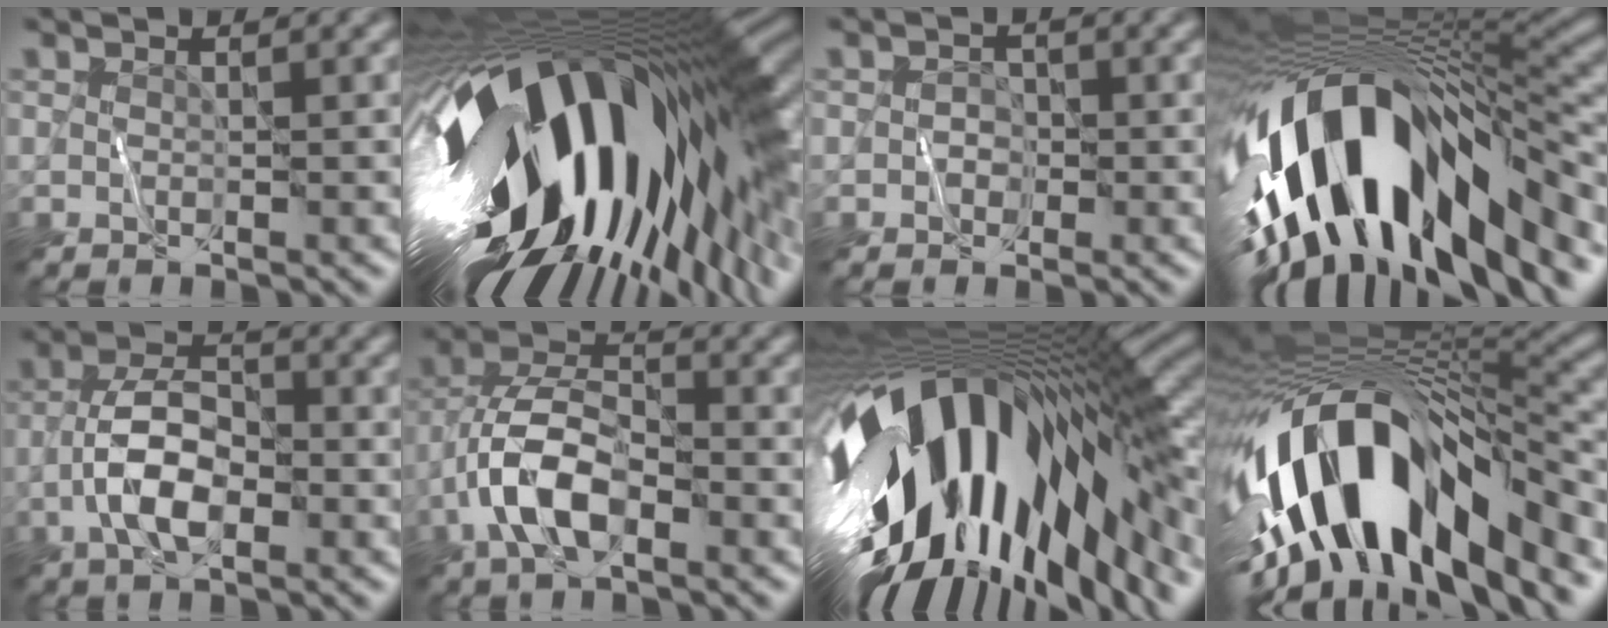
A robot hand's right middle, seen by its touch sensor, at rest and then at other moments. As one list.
[{"total": 19.9, "force": [-2.0, 8.8, 17.8], "torque": [-0.306, -0.059, -0.033]}, {"total": 0.9, "force": [-0.2, 0.9, 0.3], "torque": [0.005, 0.004, -0.007]}, {"total": 16.5, "force": [-5.3, 7.8, 13.6], "torque": [-0.237, -0.009, -0.076]}, {"total": 5.4, "force": [-1.8, 2.4, 4.5], "torque": [-0.083, 0.010, -0.039]}, {"total": 6.9, "force": [-2.7, 3.4, 5.4], "torque": [-0.105, 0.011, -0.058]}, {"total": 18.4, "force": [-3.8, 8.4, 15.9], "torque": [-0.279, -0.031, -0.068]}, {"total": 15.2, "force": [-5.6, 6.8, 12.4], "torque": [-0.217, 0.007, -0.089]}]